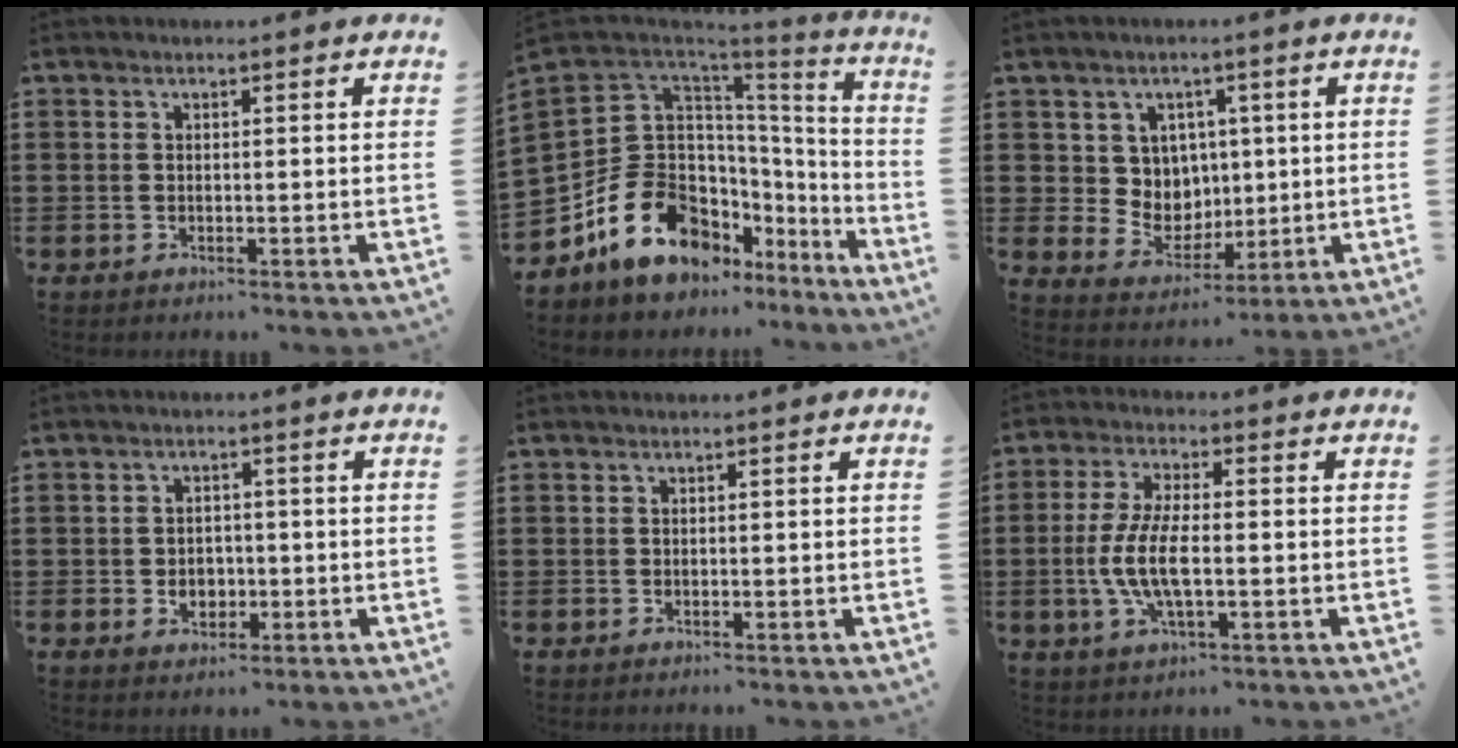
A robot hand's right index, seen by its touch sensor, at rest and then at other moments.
{"total": 17.3, "force": [-7.9, 11.6, 10.0], "torque": [-0.229, 0.013, -0.135]}
{"total": 6.0, "force": [2.4, 5.5, 0.7], "torque": [-0.038, -0.005, 0.046]}
{"total": 2.8, "force": [-0.6, 2.3, 1.5], "torque": [-0.027, 0.001, -0.017]}
{"total": 0.0}
{"total": 7.6, "force": [-1.4, 2.7, 7.0], "torque": [-0.154, -0.007, -0.032]}